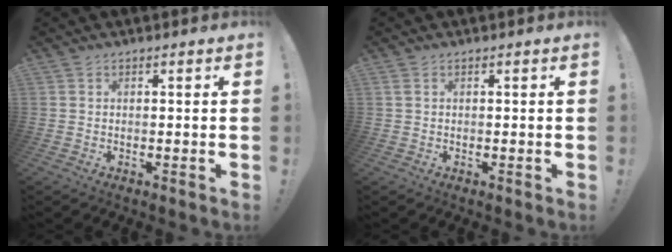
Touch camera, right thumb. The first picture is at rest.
{"total": 0.5, "force": [0.3, 0.2, 0.4], "torque": [-0.009, 0.001, 0.004]}